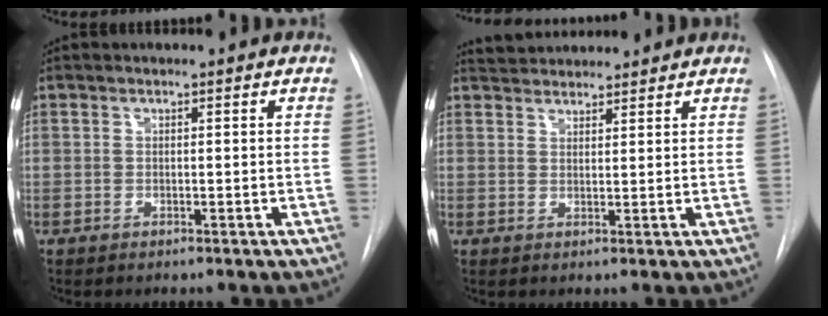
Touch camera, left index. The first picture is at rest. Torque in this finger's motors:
{"motor_torque": [-0.18, -0.54, 0.12, 0.02]}